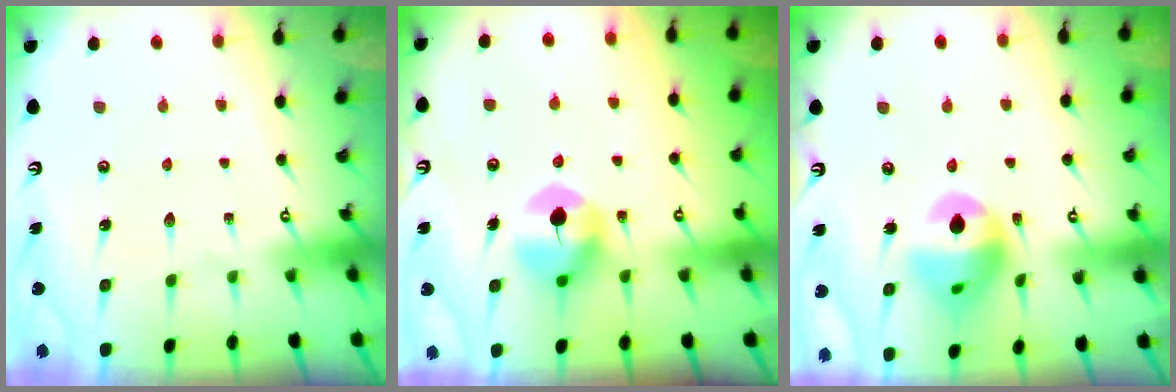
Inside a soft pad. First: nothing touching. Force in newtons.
{"total": 7.6, "press": 7.6, "slide": 0.4}
{"total": 14.5, "press": 14.4, "slide": 2.0}